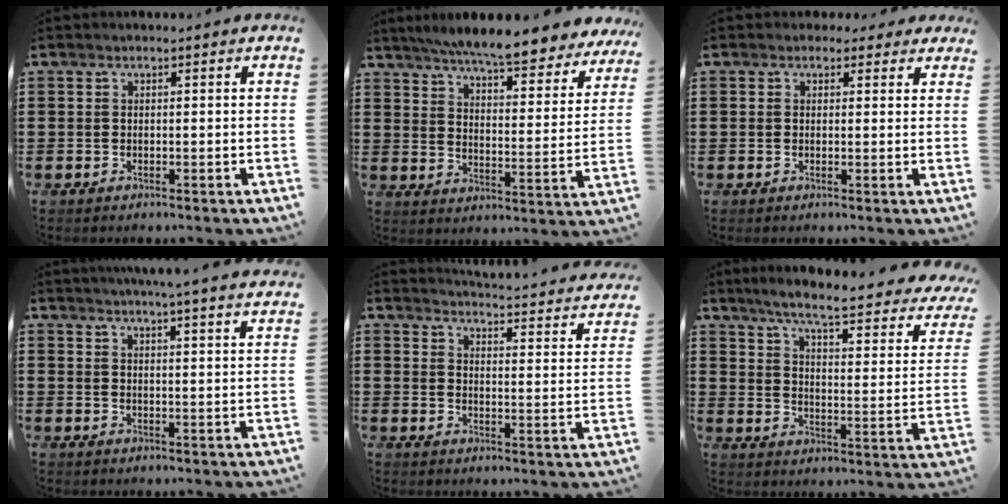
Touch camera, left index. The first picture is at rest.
{"total": 7.2, "force": [6.6, -0.4, 2.9], "torque": [-0.075, -0.046, 0.110]}
{"total": 1.9, "force": [1.3, 1.3, 0.4], "torque": [-0.006, 0.007, 0.021]}
{"total": 4.5, "force": [4.2, -1.1, 1.1], "torque": [-0.036, -0.024, 0.072]}
{"total": 3.0, "force": [2.8, -0.4, 0.8], "torque": [-0.027, -0.038, 0.037]}
{"total": 6.7, "force": [5.0, -0.2, 4.5], "torque": [-0.101, -0.042, 0.074]}